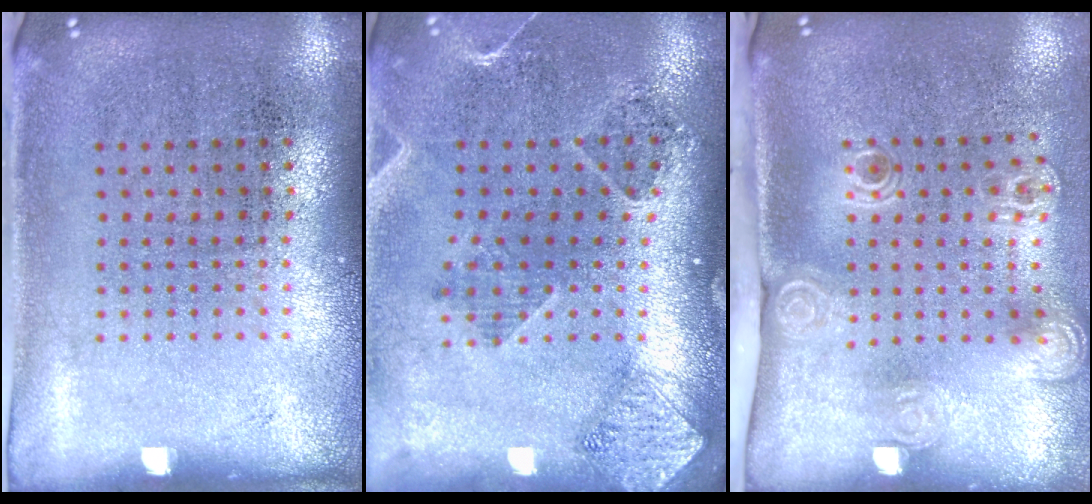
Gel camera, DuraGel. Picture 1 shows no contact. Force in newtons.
{"total": 1.6, "press": 1.5, "slide": 0.4}
{"total": 2.1, "press": 1.5, "slide": 1.5}